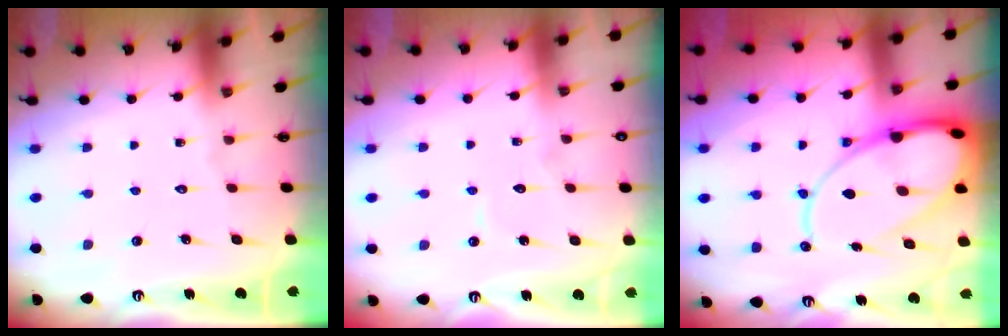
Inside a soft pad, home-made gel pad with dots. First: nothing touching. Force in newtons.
{"total": 4.9, "press": 4.9, "slide": 0.3}
{"total": 19.3, "press": 19.2, "slide": 2.0}